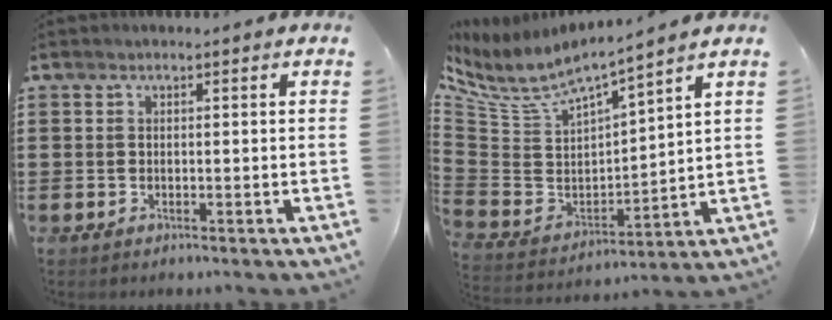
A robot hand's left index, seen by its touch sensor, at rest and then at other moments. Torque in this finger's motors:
{"motor_torque": [-0.03, -0.01, 0.09, 0.08]}